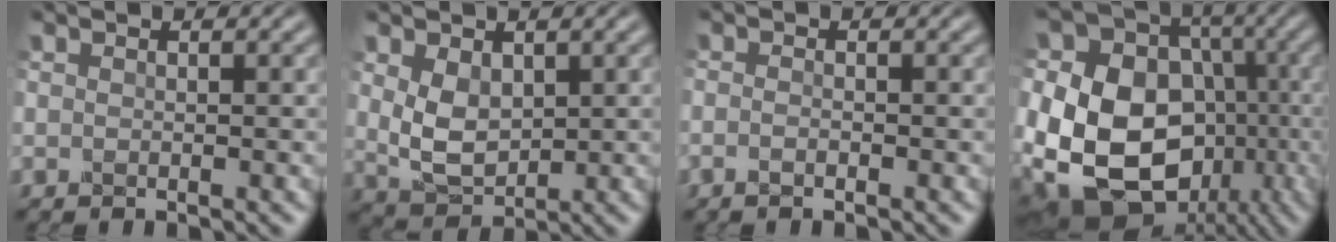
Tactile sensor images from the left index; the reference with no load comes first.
{"total": 3.9, "force": [0.8, 2.8, 2.5], "torque": [-0.068, -0.001, 0.023]}
{"total": 0.9, "force": [-0.7, 0.2, 0.6], "torque": [-0.021, 0.000, -0.013]}
{"total": 18.9, "force": [-3.8, 15.4, 10.3], "torque": [-0.215, -0.006, -0.072]}